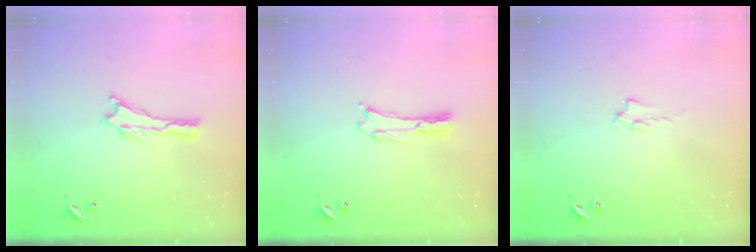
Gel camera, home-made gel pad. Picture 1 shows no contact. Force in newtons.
{"total": 0.0}
{"total": 1.4, "press": 1.4, "slide": 0.2}